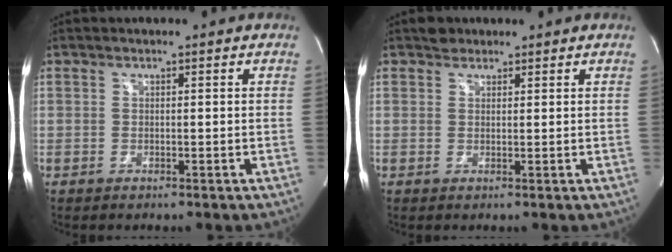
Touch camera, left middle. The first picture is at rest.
{"total": 1.8, "force": [1.4, 1.1, 0.2], "torque": [-0.002, 0.009, 0.020]}